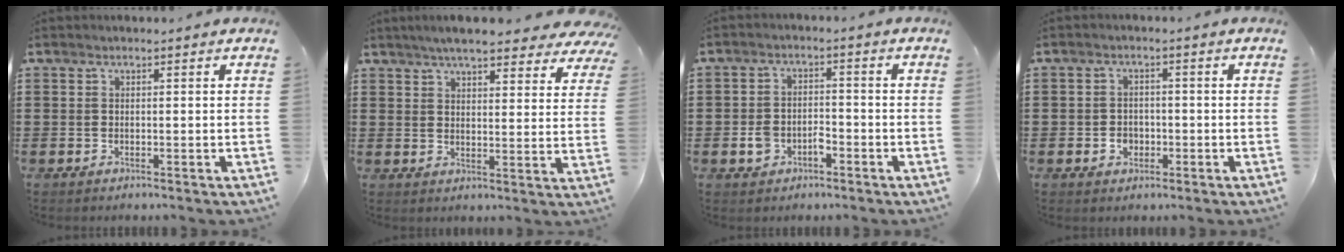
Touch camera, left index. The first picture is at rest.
{"total": 6.4, "force": [5.8, 0.4, 2.8], "torque": [-0.066, -0.017, 0.102]}
{"total": 3.3, "force": [-1.8, 2.1, 1.8], "torque": [-0.034, 0.006, -0.035]}
{"total": 2.3, "force": [-0.8, 1.9, 0.9], "torque": [-0.023, 0.002, -0.020]}